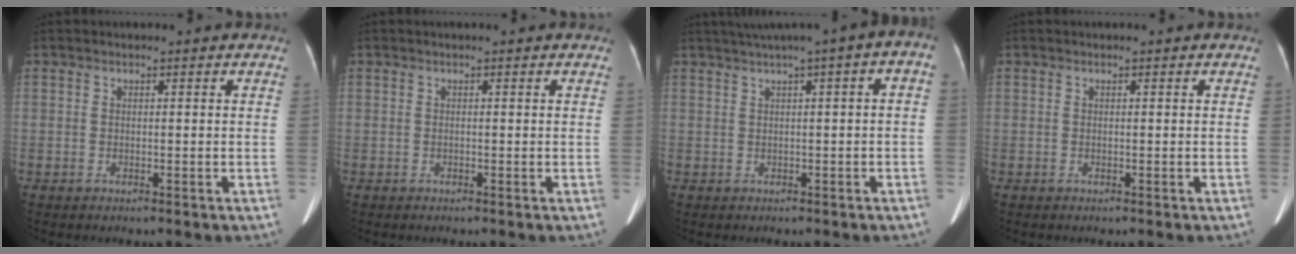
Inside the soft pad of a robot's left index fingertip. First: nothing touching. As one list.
[{"total": 0.0}, {"total": 6.1, "force": [1.8, 1.4, 5.7], "torque": [-0.087, 0.038, 0.022]}, {"total": 0.0}]